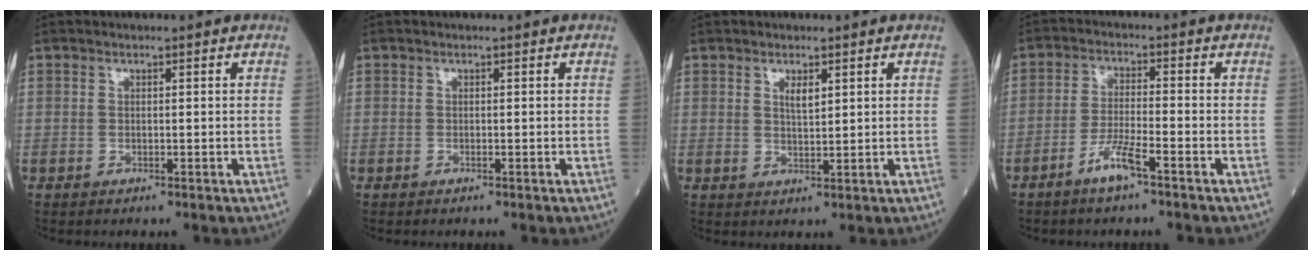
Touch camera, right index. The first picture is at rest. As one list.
[{"total": 0.0}, {"total": 2.1, "force": [1.1, 0.6, 1.7], "torque": [-0.033, -0.002, 0.022]}, {"total": 4.8, "force": [-3.2, 0.1, 3.6], "torque": [-0.076, -0.005, -0.064]}]